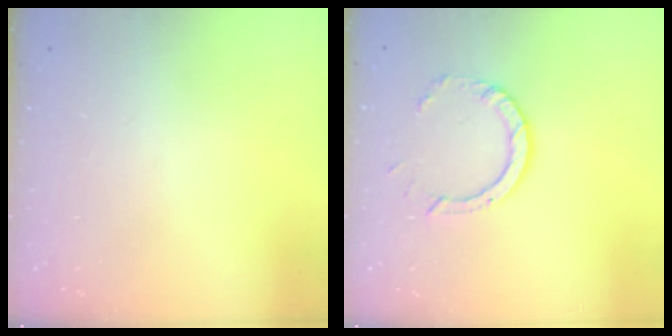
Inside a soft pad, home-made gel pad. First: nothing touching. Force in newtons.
{"total": 4.2, "press": 4.2, "slide": 0.3}